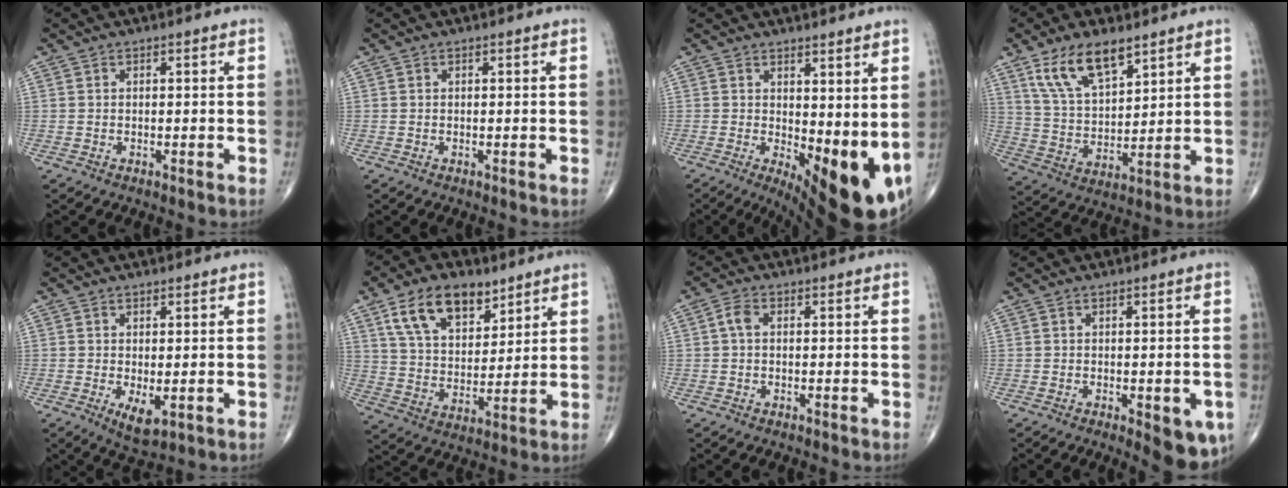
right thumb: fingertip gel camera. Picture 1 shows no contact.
{"total": 0.0}
{"total": 14.1, "force": [0.6, 5.5, 13.0], "torque": [-0.179, -0.036, 0.025]}
{"total": 12.6, "force": [7.8, 5.5, 8.2], "torque": [-0.134, -0.032, 0.156]}
{"total": 4.2, "force": [-0.8, 1.8, 3.7], "torque": [-0.060, -0.014, -0.004]}
{"total": 14.0, "force": [8.0, 7.9, 8.4], "torque": [-0.118, -0.034, 0.150]}
{"total": 2.3, "force": [0.2, 1.4, 1.8], "torque": [-0.034, 0.006, 0.000]}
{"total": 8.5, "force": [-3.1, 3.1, 7.2], "torque": [-0.065, -0.007, -0.033]}